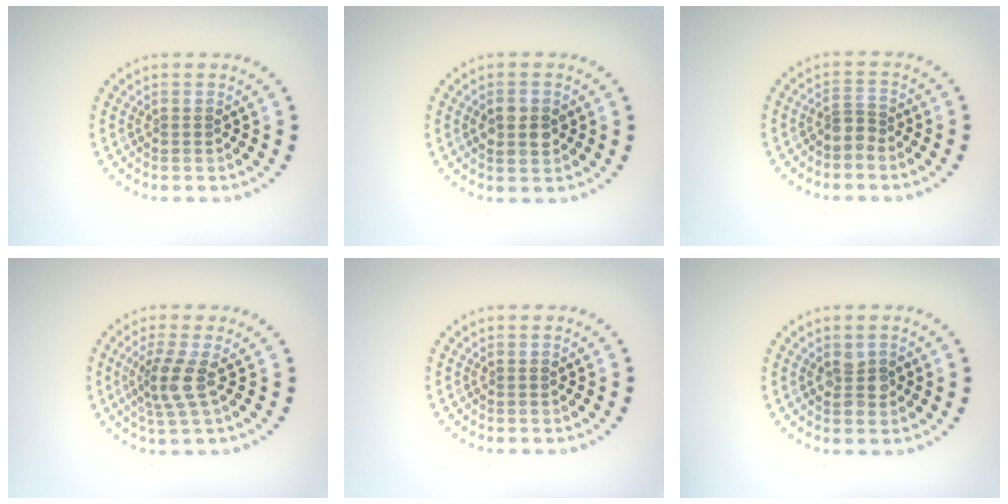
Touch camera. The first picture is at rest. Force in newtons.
{"total": 2.9, "press": 2.9, "slide": 0.1}
{"total": 1.3, "press": 0.8, "slide": 1.0}
{"total": 2.9, "press": 2.2, "slide": 1.8}
{"total": 0.0}
{"total": 1.9, "press": 1.9, "slide": 0.2}